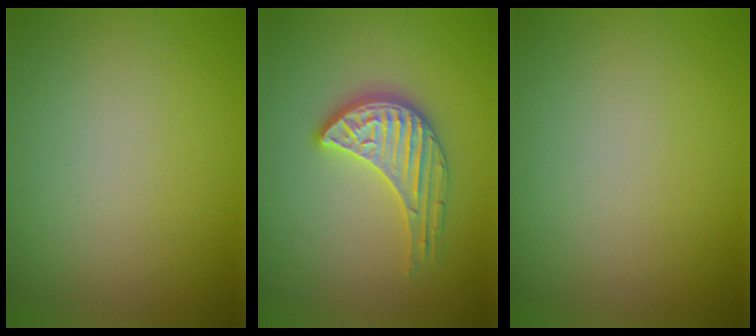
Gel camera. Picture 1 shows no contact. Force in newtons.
{"total": 3.5, "press": 3.4, "slide": 1.1}
{"total": 0.0}